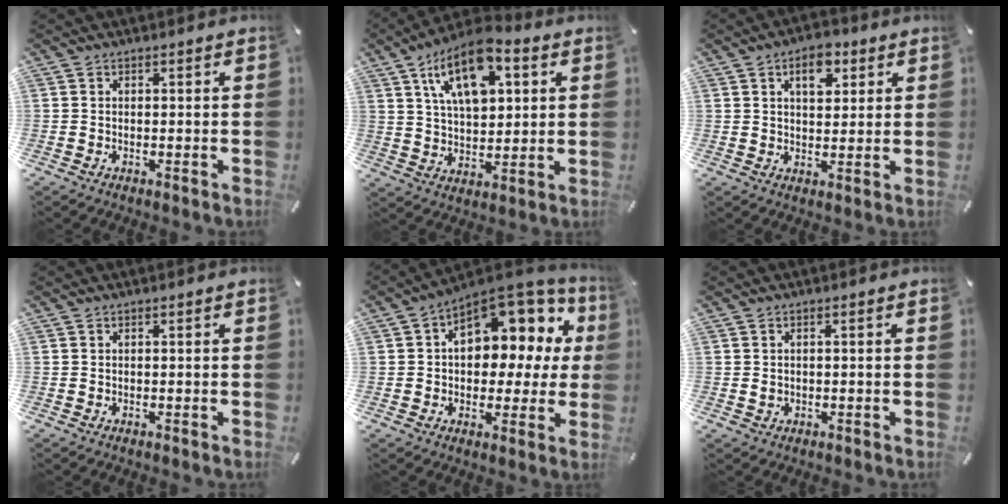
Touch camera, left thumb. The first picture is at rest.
{"total": 14.5, "force": [7.0, 8.0, 9.8], "torque": [-0.168, -0.013, 0.123]}
{"total": 7.0, "force": [3.5, 4.2, 4.4], "torque": [-0.052, -0.004, 0.053]}
{"total": 0.0}
{"total": 12.4, "force": [4.9, 7.9, 8.3], "torque": [-0.104, -0.045, 0.085]}
{"total": 0.9, "force": [-0.1, 0.8, 0.3], "torque": [-0.008, 0.004, -0.002]}